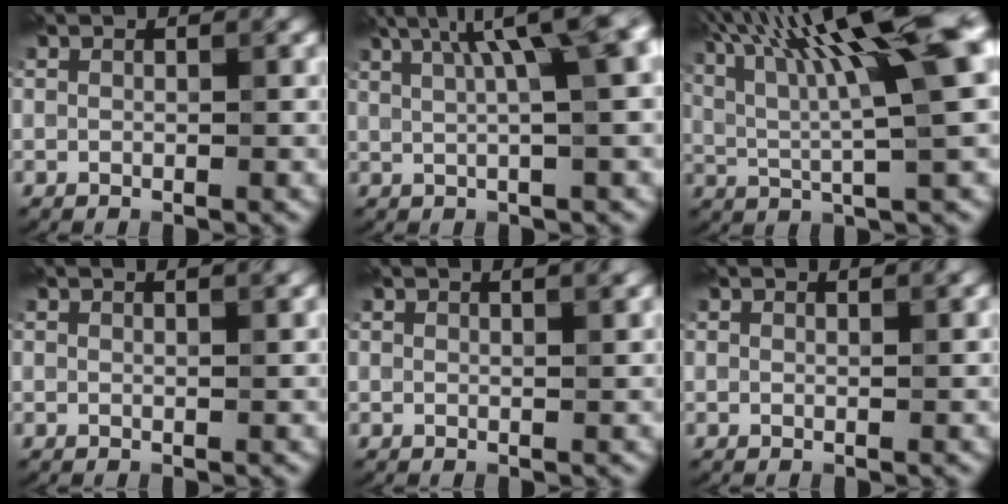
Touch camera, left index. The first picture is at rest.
{"total": 10.3, "force": [3.8, 3.3, 9.0], "torque": [-0.078, 0.046, 0.037]}
{"total": 12.9, "force": [4.8, 2.4, 11.8], "torque": [-0.182, 0.019, 0.079]}
{"total": 2.0, "force": [1.4, 0.7, 1.2], "torque": [-0.004, 0.002, 0.005]}
{"total": 2.7, "force": [1.7, 1.0, 1.8], "torque": [-0.004, 0.013, 0.001]}
{"total": 1.2, "force": [1.0, 0.3, 0.6], "torque": [-0.002, 0.000, 0.009]}